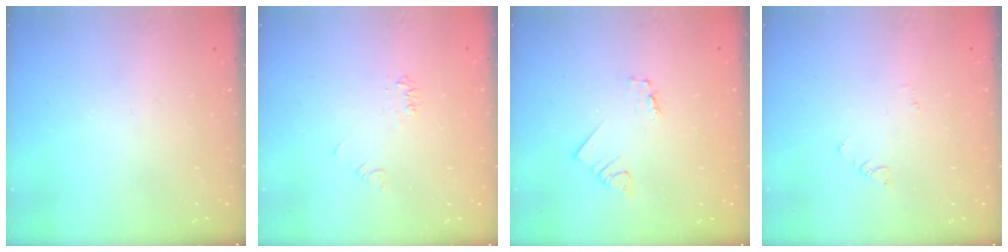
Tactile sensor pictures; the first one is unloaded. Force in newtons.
{"total": 4.5, "press": 4.5, "slide": 0.7}
{"total": 1.6, "press": 1.6, "slide": 0.1}
{"total": 1.9, "press": 1.9, "slide": 0.4}